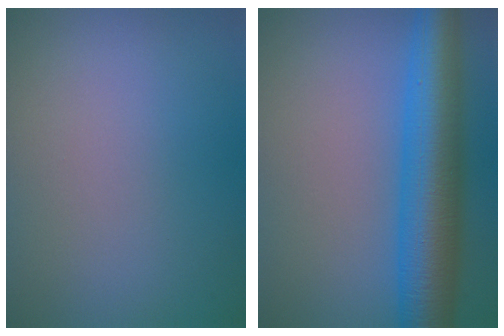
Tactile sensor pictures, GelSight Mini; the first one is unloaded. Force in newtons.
{"total": 9.2, "press": 9.2, "slide": 0.1}